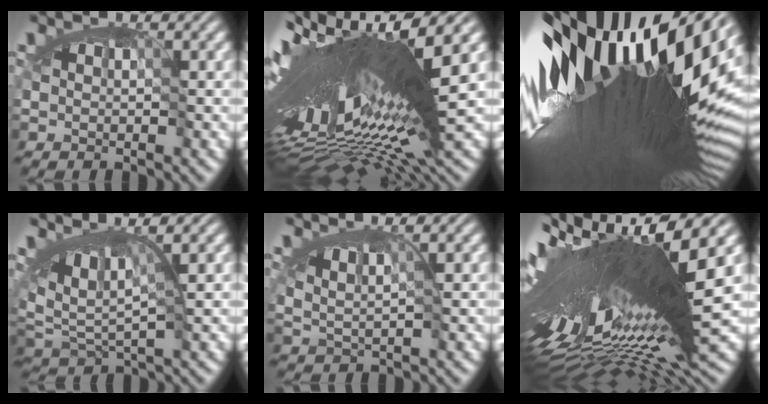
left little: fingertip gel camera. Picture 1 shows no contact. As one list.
[{"total": 15.9, "force": [-0.2, 3.8, 15.4], "torque": [-0.283, 0.002, -0.020]}, {"total": 18.3, "force": [1.7, 5.1, 17.5], "torque": [-0.303, -0.005, 0.014]}, {"total": 7.2, "force": [1.9, 2.3, 6.5], "torque": [-0.105, 0.012, 0.021]}, {"total": 1.4, "force": [0.1, 0.4, 1.3], "torque": [-0.012, 0.002, -0.004]}, {"total": 16.6, "force": [-0.6, 3.4, 16.2], "torque": [-0.284, -0.003, -0.027]}]